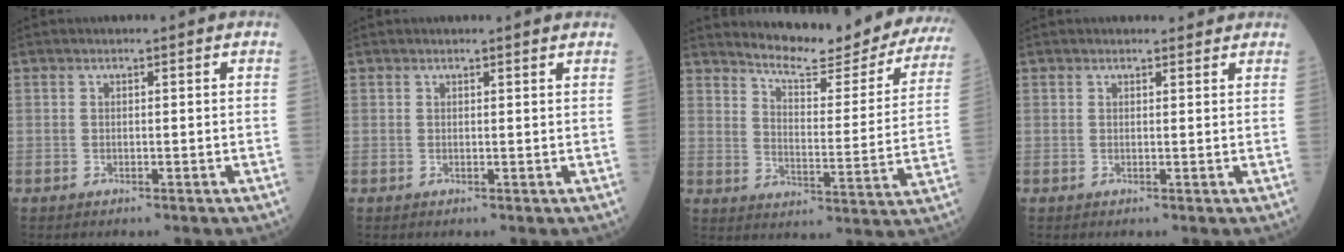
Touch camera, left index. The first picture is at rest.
{"total": 1.6, "force": [1.6, -0.1, 0.4], "torque": [-0.013, -0.003, 0.014]}
{"total": 20.6, "force": [19.1, 2.6, 7.4], "torque": [-0.098, -0.076, 0.232]}
{"total": 2.1, "force": [2.0, 0.5, 0.2], "torque": [-0.009, 0.003, 0.021]}